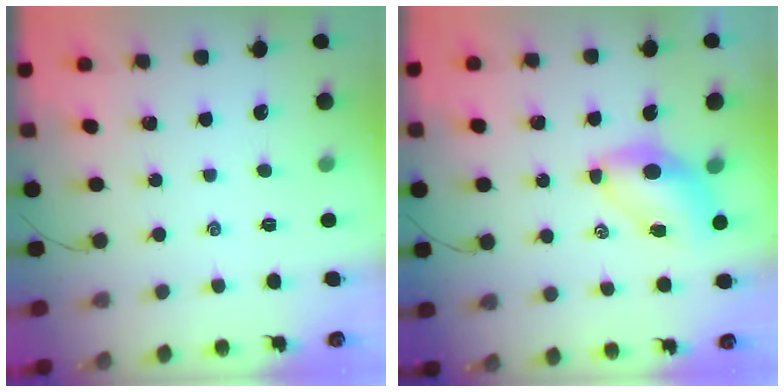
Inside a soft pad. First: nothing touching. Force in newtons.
{"total": 6.7, "press": 6.6, "slide": 1.1}